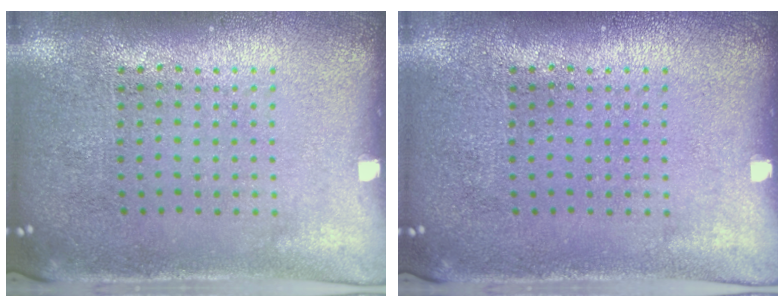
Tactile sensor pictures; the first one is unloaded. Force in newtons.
{"total": 0.0}